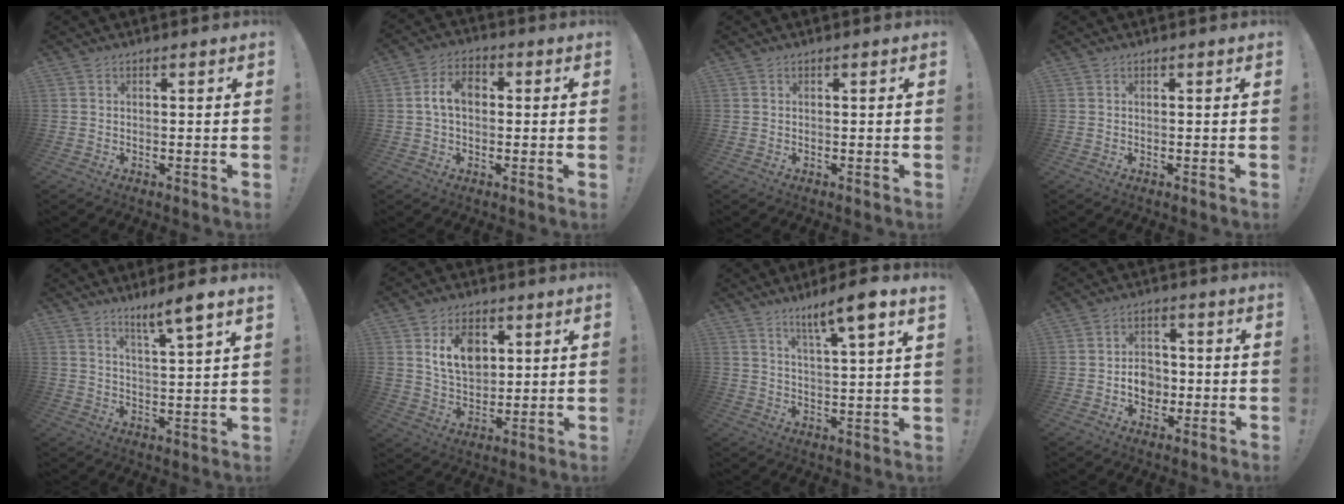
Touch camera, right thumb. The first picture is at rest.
{"total": 7.7, "force": [0.5, 5.3, 5.6], "torque": [-0.099, 0.016, 0.009]}
{"total": 0.0}
{"total": 0.0}
{"total": 6.8, "force": [5.1, -0.9, 4.4], "torque": [-0.057, -0.044, 0.078]}
{"total": 11.6, "force": [4.7, 8.3, 6.7], "torque": [-0.098, -0.012, 0.089]}
{"total": 9.4, "force": [6.4, -0.1, 6.9], "torque": [-0.103, -0.040, 0.100]}
{"total": 7.1, "force": [-1.4, 6.0, 3.5], "torque": [-0.052, 0.010, -0.023]}